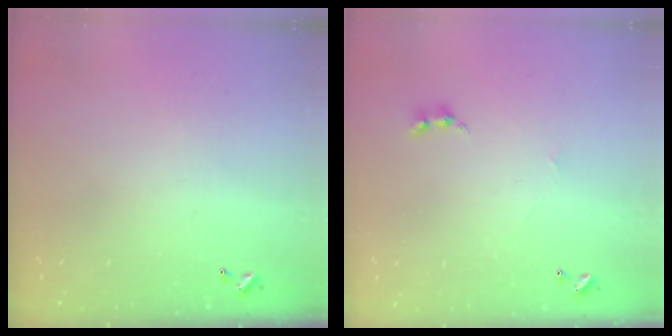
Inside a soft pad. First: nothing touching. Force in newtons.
{"total": 2.1, "press": 2.0, "slide": 0.5}